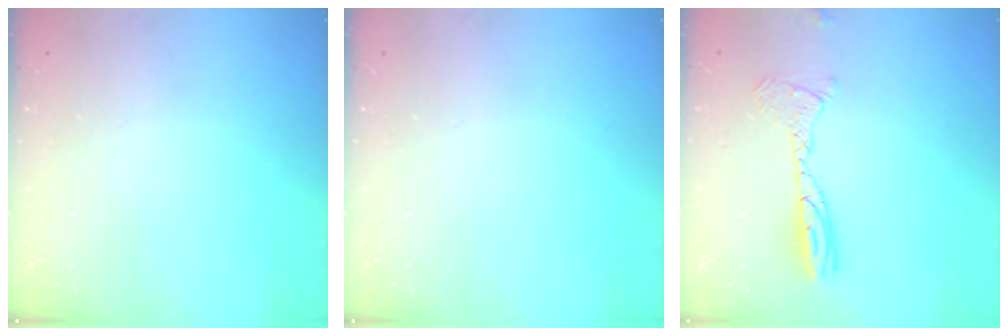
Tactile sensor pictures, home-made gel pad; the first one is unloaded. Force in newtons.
{"total": 0.0}
{"total": 14.4, "press": 12.4, "slide": 7.4}